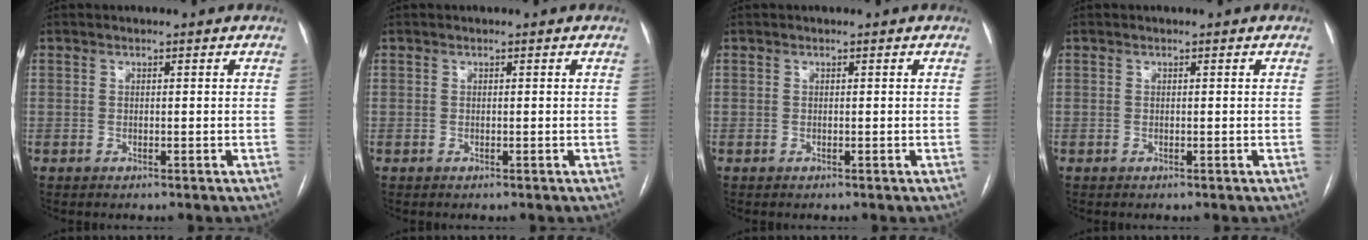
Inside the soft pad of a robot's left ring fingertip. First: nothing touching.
{"total": 0.0}
{"total": 0.0}
{"total": 0.0}